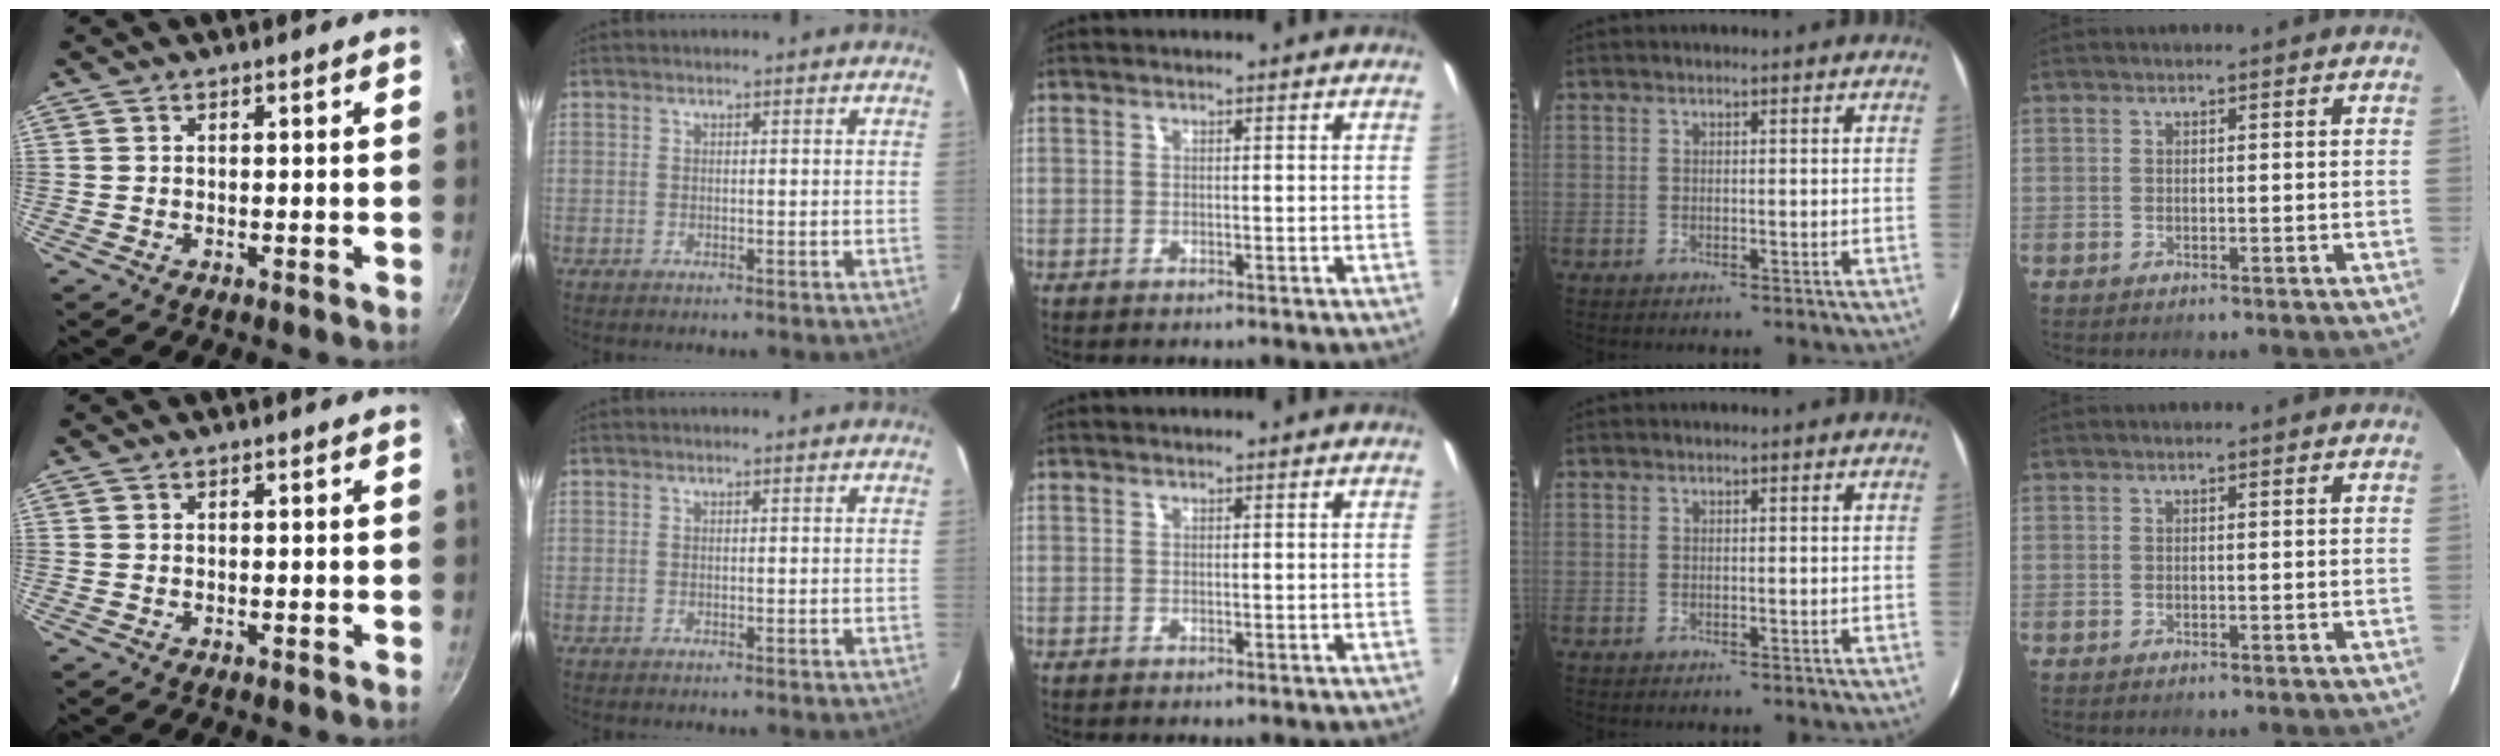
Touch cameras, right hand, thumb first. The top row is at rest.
{}